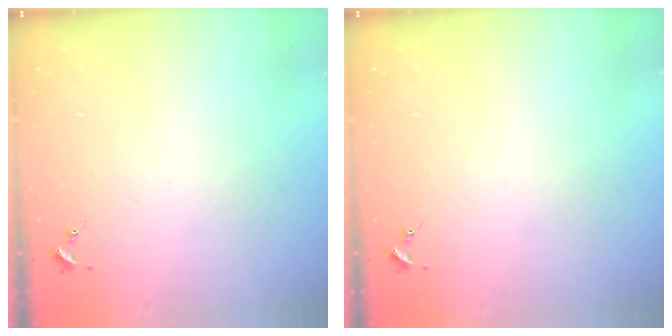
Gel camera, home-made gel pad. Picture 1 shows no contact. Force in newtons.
{"total": 0.0}